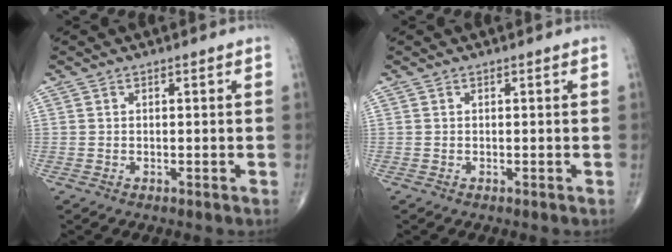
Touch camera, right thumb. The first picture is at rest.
{"total": 0.0}